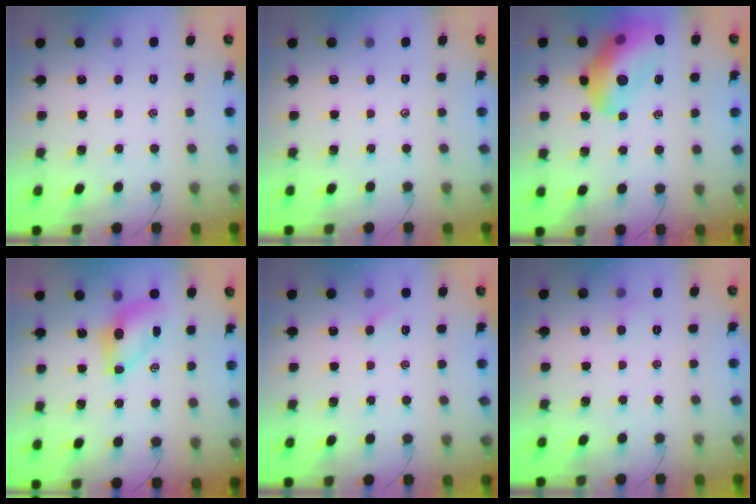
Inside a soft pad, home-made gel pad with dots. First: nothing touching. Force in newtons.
{"total": 0.0}
{"total": 19.9, "press": 19.5, "slide": 4.1}
{"total": 6.9, "press": 6.8, "slide": 0.8}
{"total": 2.4, "press": 2.3, "slide": 0.7}
{"total": 2.8, "press": 2.6, "slide": 1.0}